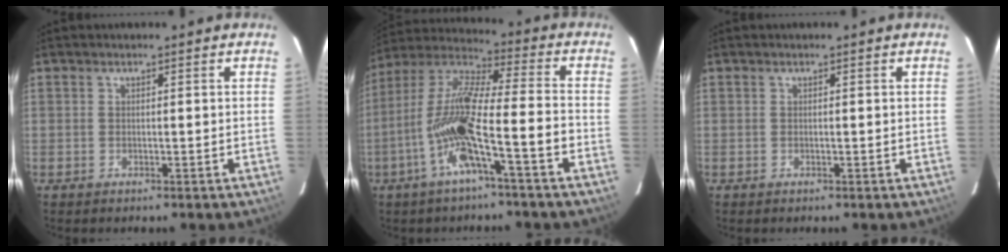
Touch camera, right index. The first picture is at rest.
{"total": 14.2, "force": [-5.2, 0.9, 13.2], "torque": [-0.264, 0.015, -0.100]}
{"total": 0.0}